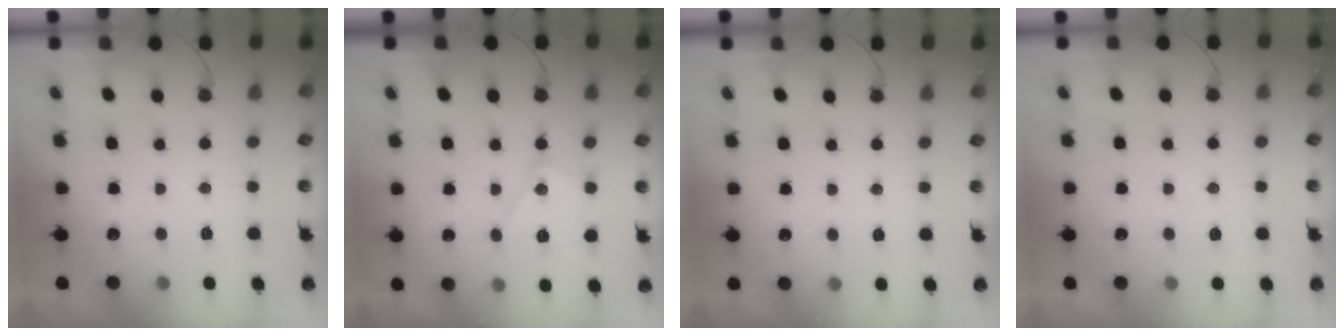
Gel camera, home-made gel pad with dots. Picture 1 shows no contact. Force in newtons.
{"total": 11.6, "press": 11.6, "slide": 0.7}
{"total": 2.8, "press": 2.8, "slide": 0.5}
{"total": 4.4, "press": 4.4, "slide": 0.6}